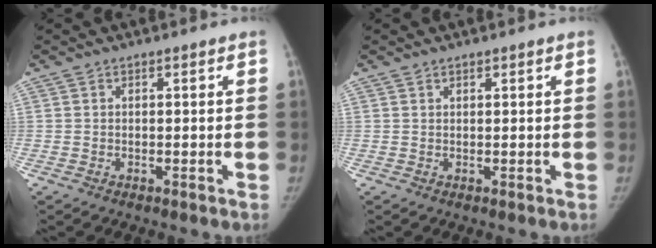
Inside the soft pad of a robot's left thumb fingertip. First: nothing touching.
{"total": 0.5, "force": [0.5, 0.2, 0.1], "torque": [-0.002, -0.003, 0.008]}